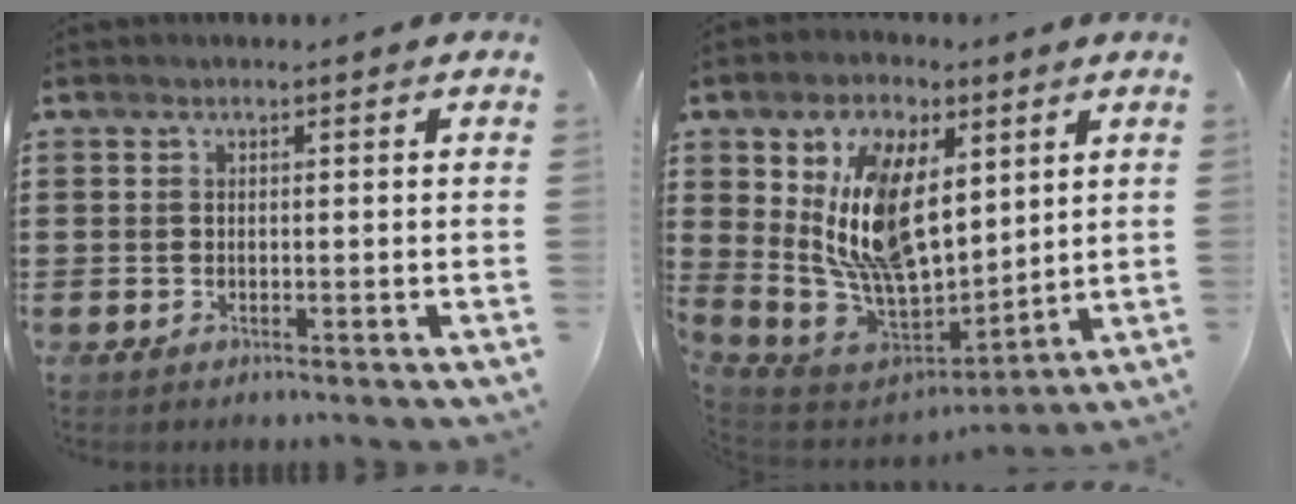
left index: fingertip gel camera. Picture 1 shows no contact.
{"total": 15.1, "force": [4.9, 8.4, 11.5], "torque": [-0.255, -0.017, 0.096]}